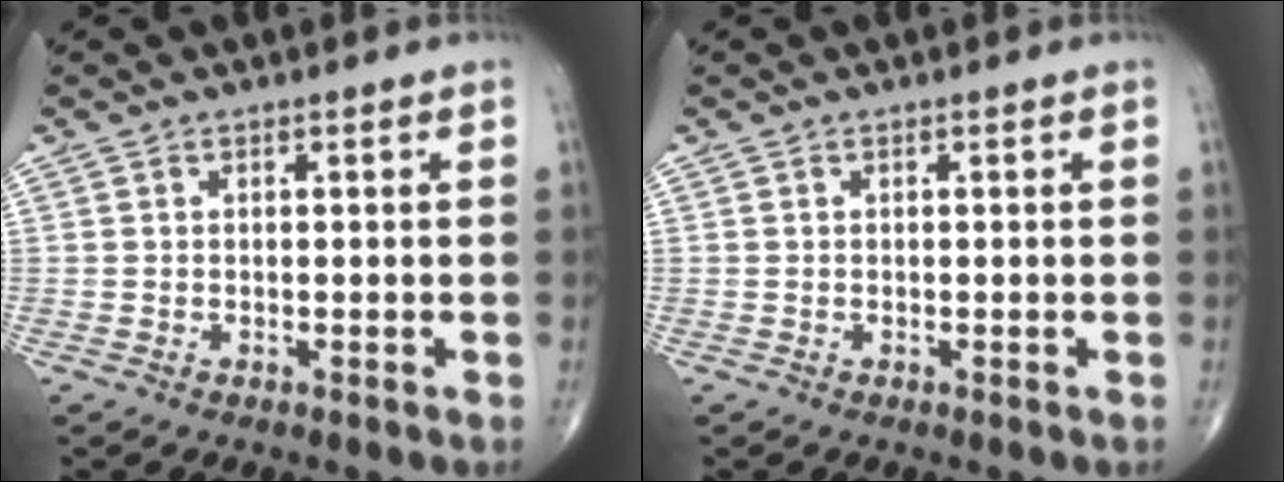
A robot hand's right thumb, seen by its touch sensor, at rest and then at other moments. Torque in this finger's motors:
{"motor_torque": [0.00, 0.00, -0.01, 0.01, 0.00]}